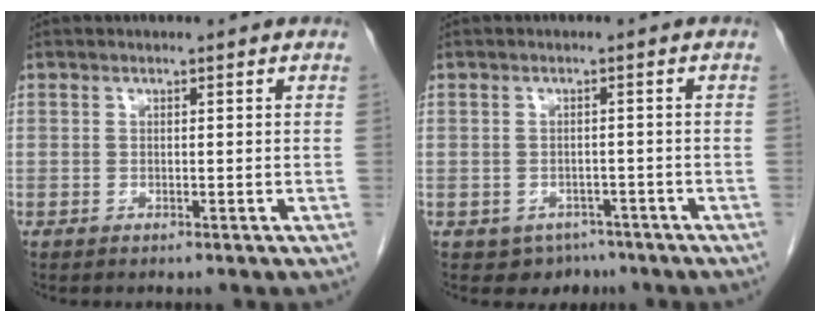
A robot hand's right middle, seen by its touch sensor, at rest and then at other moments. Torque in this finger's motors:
{"motor_torque": [0.33, -0.13, -0.03, -0.02]}